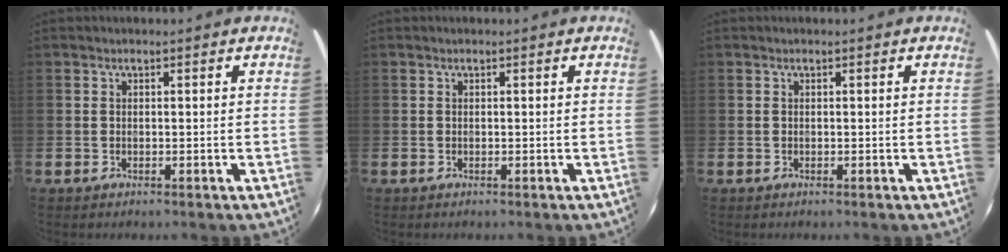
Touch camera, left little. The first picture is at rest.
{"total": 0.0}
{"total": 0.0}